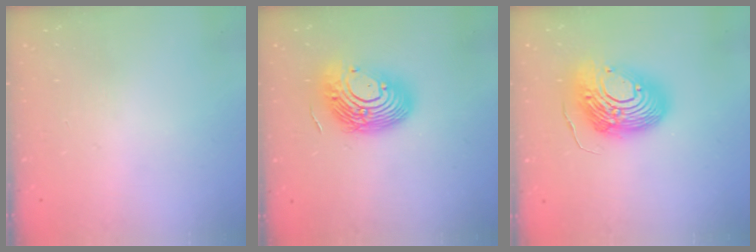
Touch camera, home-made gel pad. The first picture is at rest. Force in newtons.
{"total": 15.1, "press": 14.8, "slide": 2.7}
{"total": 17.4, "press": 17.3, "slide": 1.6}